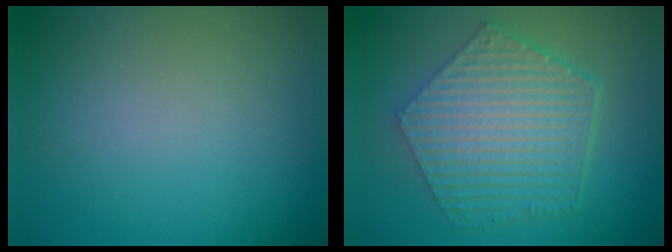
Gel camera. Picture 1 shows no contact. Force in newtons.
{"total": 6.9, "press": 4.9, "slide": 4.8}